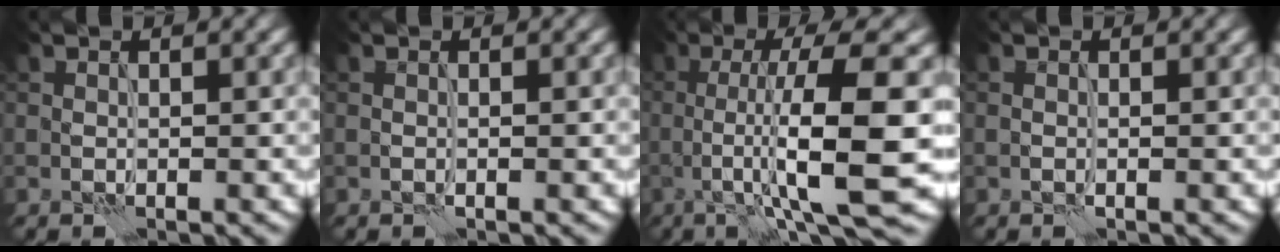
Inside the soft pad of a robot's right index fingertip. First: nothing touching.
{"total": 0.0}
{"total": 11.2, "force": [-1.6, 2.5, 10.8], "torque": [-0.148, 0.003, -0.026]}
{"total": 0.0}